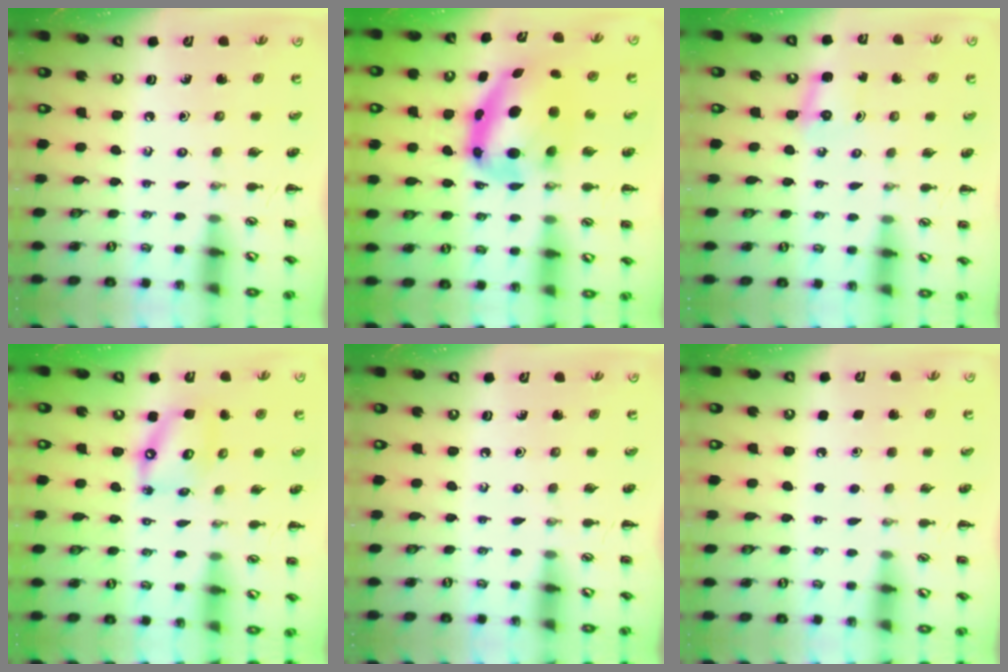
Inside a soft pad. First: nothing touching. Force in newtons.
{"total": 9.6, "press": 9.3, "slide": 2.3}
{"total": 2.5, "press": 2.4, "slide": 0.8}
{"total": 9.0, "press": 8.8, "slide": 1.9}
{"total": 0.0}
{"total": 1.8, "press": 1.8, "slide": 0.1}